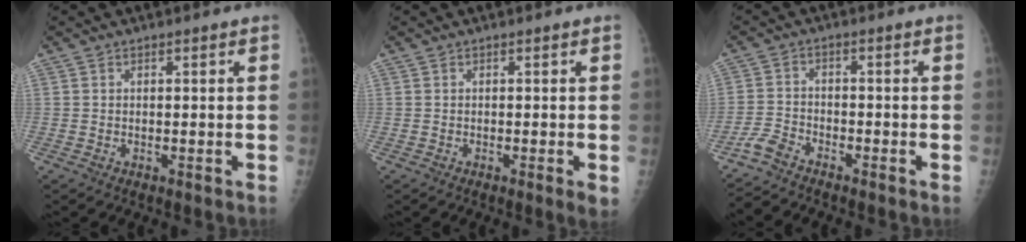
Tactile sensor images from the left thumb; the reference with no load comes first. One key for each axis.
{"total": 1.9, "fx": -0.4, "fy": 0.2, "fz": 1.9, "tx": -0.032, "ty": -0.007, "tz": -0.007}
{"total": 3.4, "fx": -3.4, "fy": 0.6, "fz": 0.4, "tx": -0.018, "ty": 0.007, "tz": -0.073}